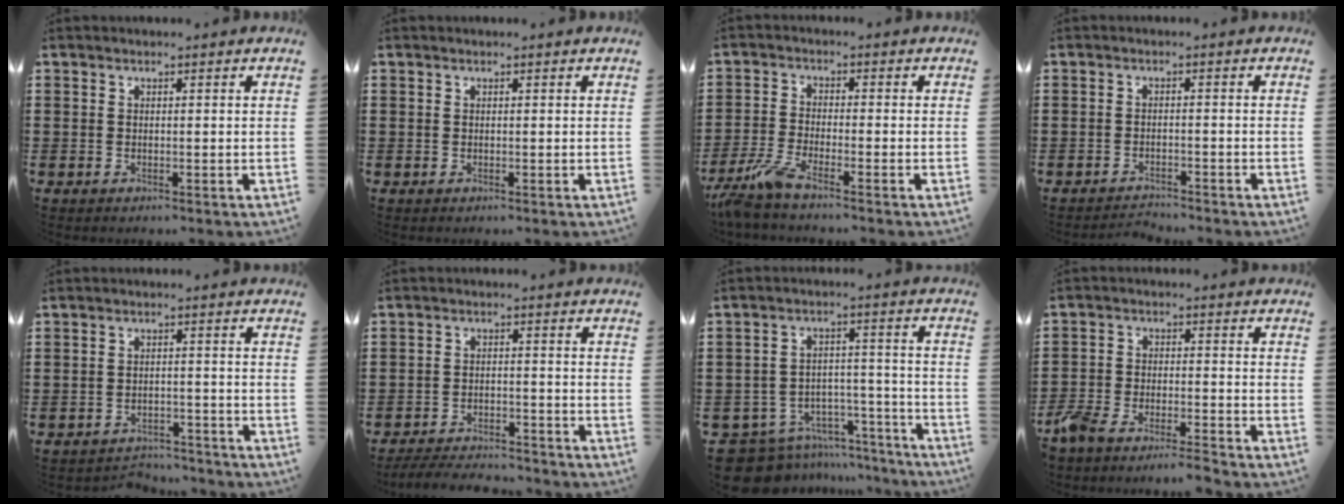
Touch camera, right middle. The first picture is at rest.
{"total": 0.0}
{"total": 4.8, "force": [-3.7, 0.2, 3.0], "torque": [-0.085, -0.017, -0.077]}
{"total": 1.4, "force": [-1.4, 0.0, 0.1], "torque": [-0.009, -0.001, -0.027]}
{"total": 2.9, "force": [-2.9, 0.3, 0.0], "torque": [-0.008, -0.003, -0.061]}
{"total": 4.2, "force": [-4.2, 0.3, 0.5], "torque": [-0.018, -0.002, -0.088]}
{"total": 9.4, "force": [-8.5, 3.5, 2.0], "torque": [-0.055, 0.026, -0.166]}
{"total": 5.1, "force": [-5.0, 0.3, 1.3], "torque": [-0.052, -0.007, -0.105]}